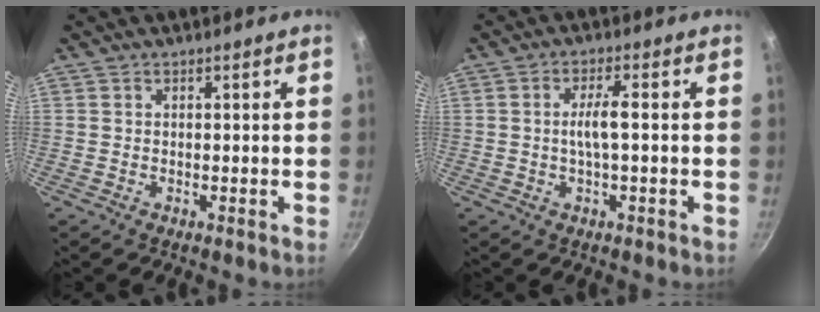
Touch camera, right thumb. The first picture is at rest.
{"total": 4.2, "force": [-0.2, 0.8, 4.1], "torque": [-0.082, 0.013, -0.003]}